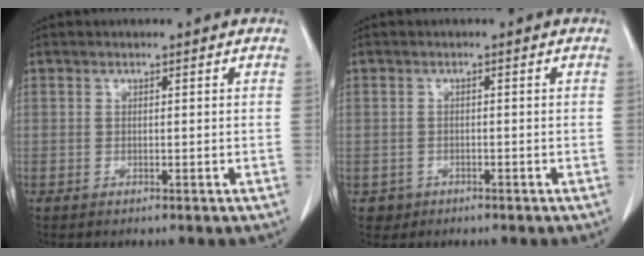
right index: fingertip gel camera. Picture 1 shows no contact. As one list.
[{"total": 2.1, "force": [-1.0, 1.8, -0.1], "torque": [0.003, 0.009, -0.016]}]